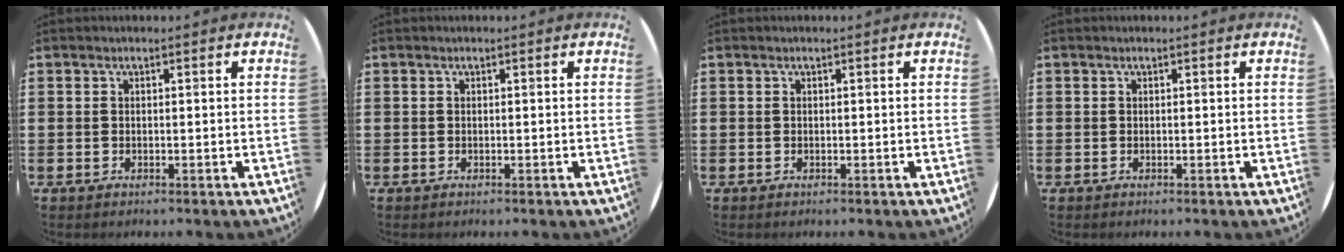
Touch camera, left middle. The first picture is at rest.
{"total": 0.0}
{"total": 0.0}
{"total": 0.0}